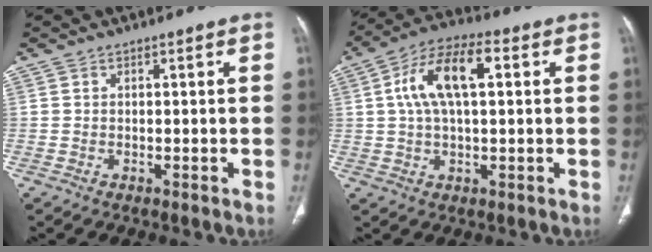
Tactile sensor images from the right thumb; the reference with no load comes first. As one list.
[{"total": 12.3, "force": [2.7, 5.6, 10.6], "torque": [-0.200, 0.027, 0.043]}]